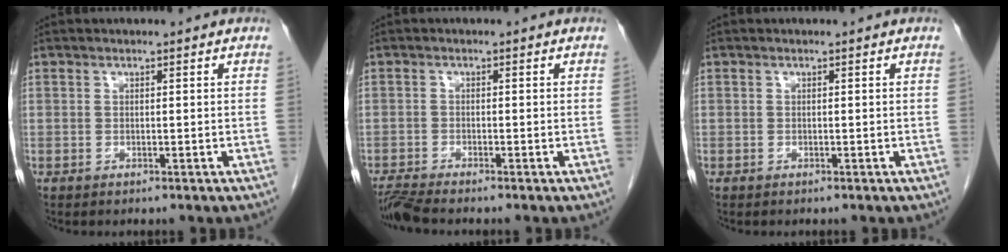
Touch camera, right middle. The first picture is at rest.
{"total": 3.2, "force": [-3.0, -0.6, 1.1], "torque": [-0.027, -0.016, -0.061]}
{"total": 0.0}